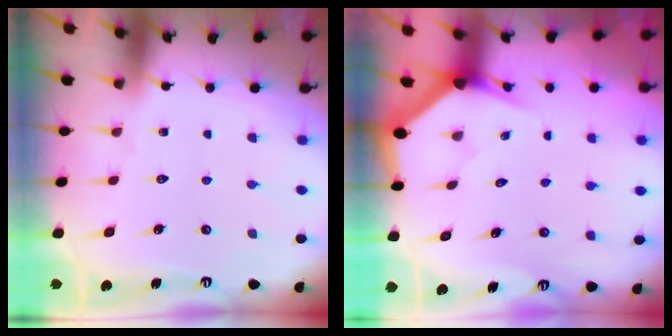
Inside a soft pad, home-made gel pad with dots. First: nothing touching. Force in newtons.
{"total": 2.6, "press": 2.6, "slide": 0.0}